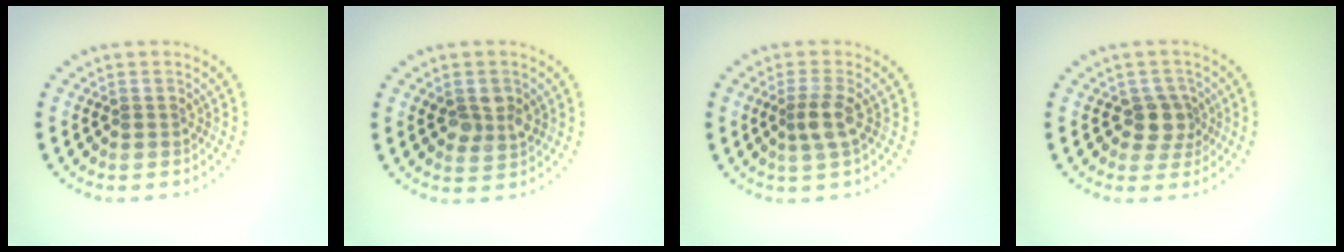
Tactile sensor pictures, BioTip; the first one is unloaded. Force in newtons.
{"total": 2.5, "press": 2.5, "slide": 0.4}
{"total": 2.2, "press": 1.8, "slide": 1.3}
{"total": 2.4, "press": 2.0, "slide": 1.4}